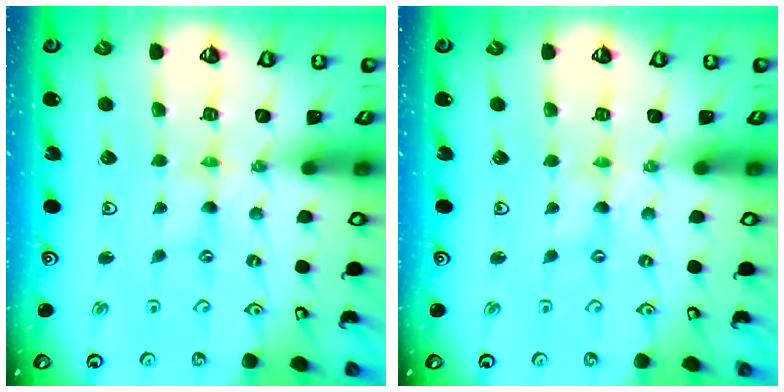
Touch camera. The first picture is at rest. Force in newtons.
{"total": 0.6, "press": 0.6, "slide": 0.1}